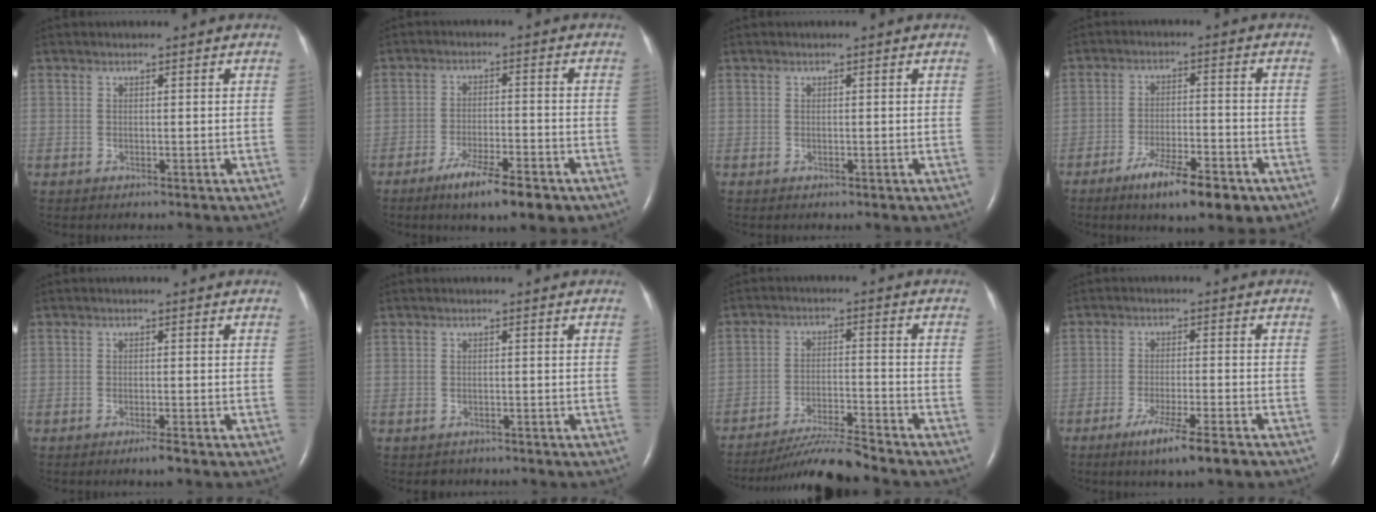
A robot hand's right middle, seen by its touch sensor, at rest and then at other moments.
{"total": 9.0, "force": [-5.9, 1.4, 6.6], "torque": [-0.107, -0.013, -0.092]}
{"total": 0.0}
{"total": 10.1, "force": [-6.3, 2.0, 7.5], "torque": [-0.123, -0.012, -0.098]}
{"total": 1.7, "force": [-1.2, -0.1, 1.2], "torque": [-0.024, -0.004, -0.021]}
{"total": 0.8, "force": [-0.7, 0.5, 0.1], "torque": [-0.007, 0.000, -0.007]}
{"total": 8.5, "force": [-8.0, -1.3, 2.5], "torque": [-0.041, -0.014, -0.143]}
{"total": 7.7, "force": [-5.2, -0.1, 5.7], "torque": [-0.093, -0.017, -0.083]}